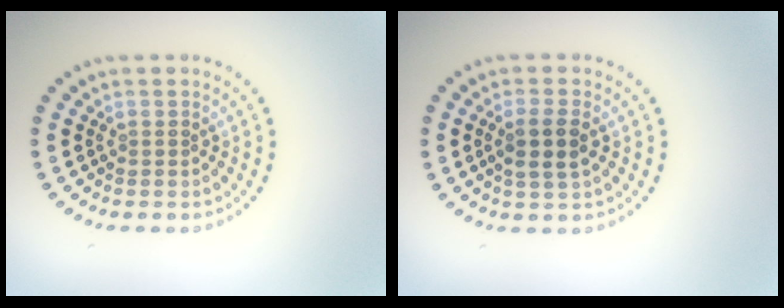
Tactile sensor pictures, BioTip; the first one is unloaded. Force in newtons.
{"total": 2.7, "press": 2.5, "slide": 1.0}